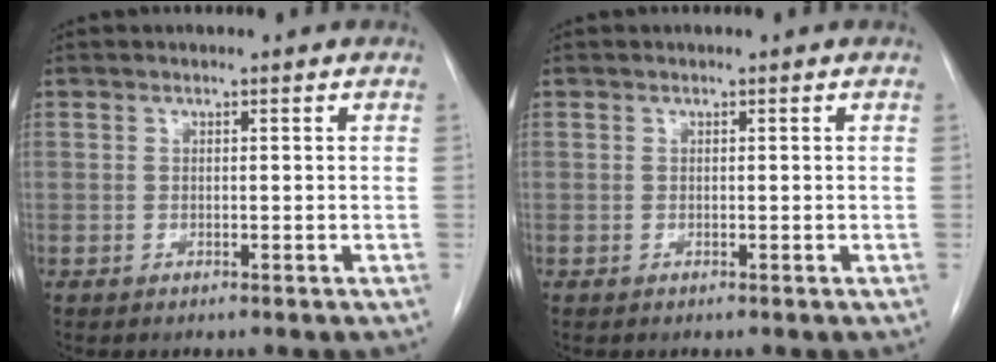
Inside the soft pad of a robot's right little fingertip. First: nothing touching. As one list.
[{"total": 0.0}]